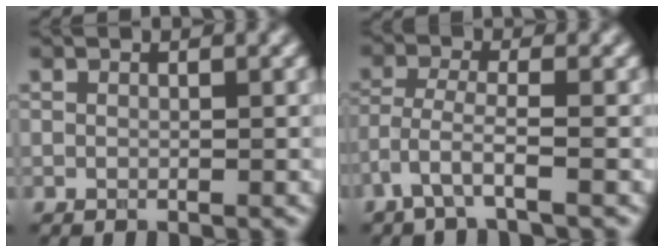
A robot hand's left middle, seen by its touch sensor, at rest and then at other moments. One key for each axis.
{"total": 2.8, "fx": -1.9, "fy": 0.4, "fz": 2.1, "tx": -0.045, "ty": 0.000, "tz": -0.047}